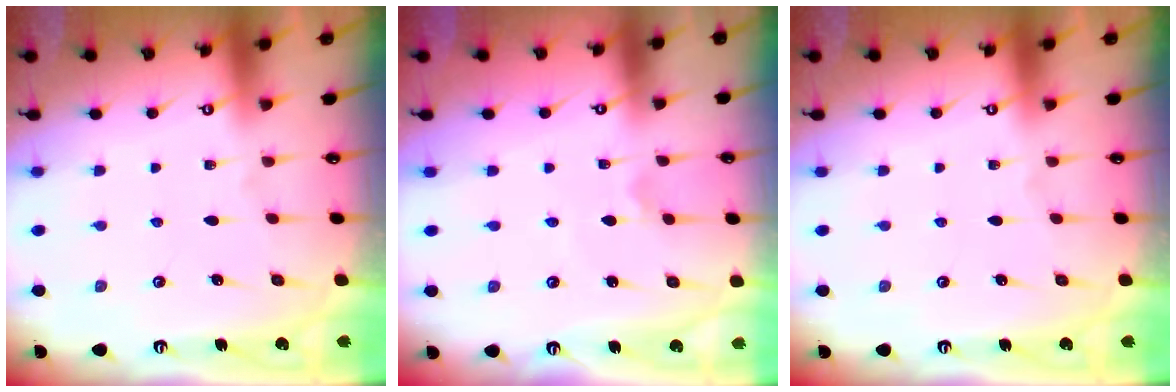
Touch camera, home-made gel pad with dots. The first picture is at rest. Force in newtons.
{"total": 1.8, "press": 1.8, "slide": 0.4}
{"total": 0.0}